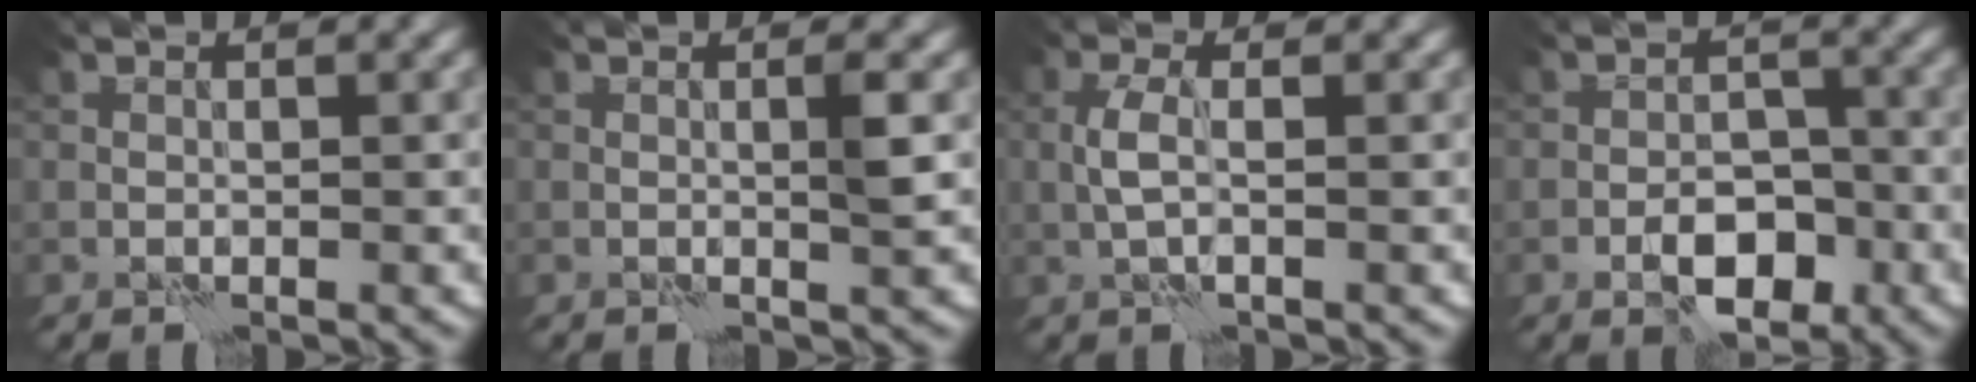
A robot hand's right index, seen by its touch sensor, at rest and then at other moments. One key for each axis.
{"total": 1.2, "fx": 0.1, "fy": -0.3, "fz": 1.2, "tx": -0.022, "ty": 0.000, "tz": 0.001}
{"total": 2.0, "fx": -0.1, "fy": 0.5, "fz": 2.0, "tx": -0.049, "ty": 0.005, "tz": -0.006}
{"total": 4.6, "fx": -2.4, "fy": 2.4, "fz": 3.1, "tx": -0.040, "ty": 0.005, "tz": -0.040}